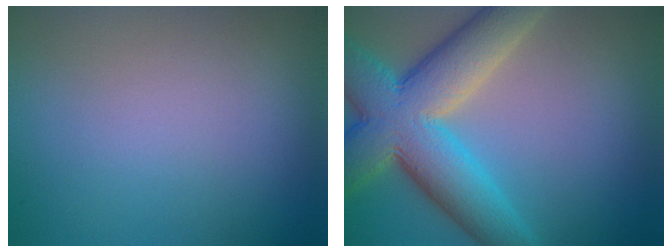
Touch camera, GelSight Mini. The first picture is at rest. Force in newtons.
{"total": 11.5, "press": 11.5, "slide": 0.8}